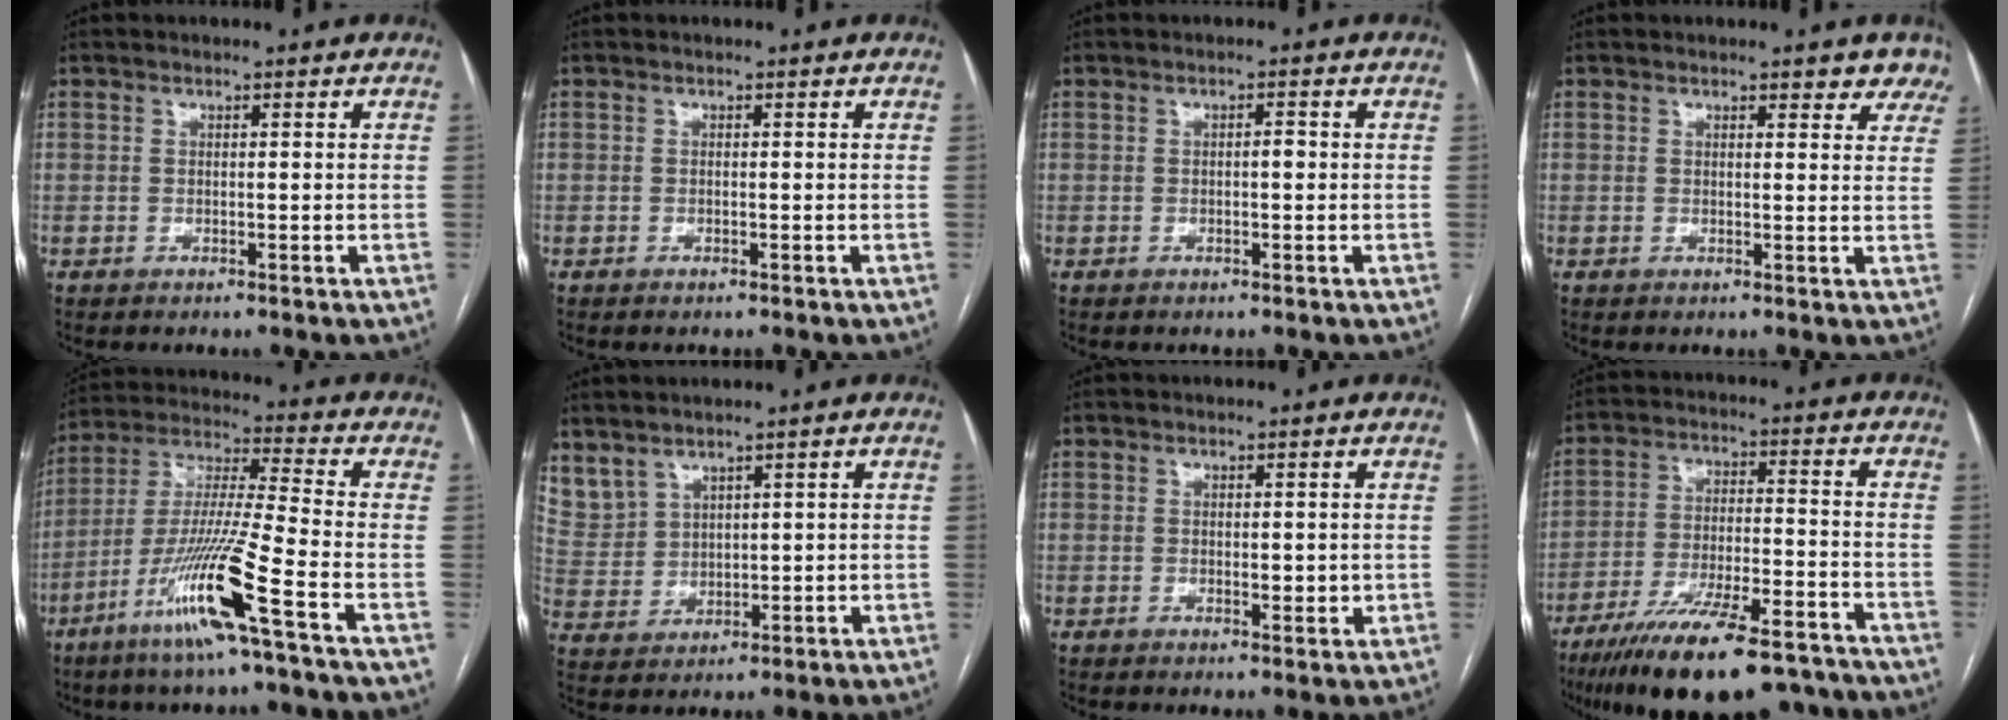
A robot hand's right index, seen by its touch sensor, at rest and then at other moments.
{"total": 0.0}
{"total": 1.2, "force": [-0.1, 0.4, 1.1], "torque": [-0.015, 0.004, -0.003]}
{"total": 5.0, "force": [4.3, 1.7, 1.7], "torque": [0.003, -0.009, 0.031]}
{"total": 14.5, "force": [-7.5, -1.5, 12.4], "torque": [-0.250, -0.025, -0.146]}
{"total": 7.9, "force": [6.0, 4.6, 2.1], "torque": [-0.071, 0.016, 0.147]}
{"total": 1.9, "force": [-0.1, 1.0, 1.6], "torque": [-0.019, -0.003, 0.001]}
{"total": 20.8, "force": [-16.4, 4.3, 12.0], "torque": [-0.168, -0.002, -0.258]}